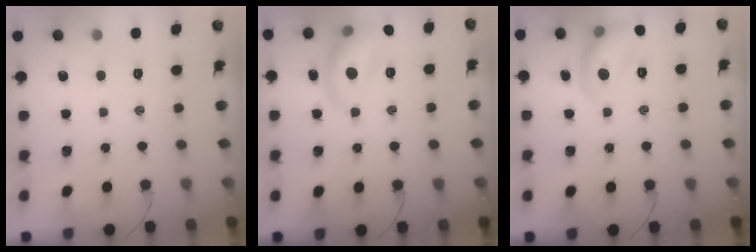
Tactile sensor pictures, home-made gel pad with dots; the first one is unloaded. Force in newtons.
{"total": 13.2, "press": 13.2, "slide": 1.3}
{"total": 10.0, "press": 9.9, "slide": 1.0}